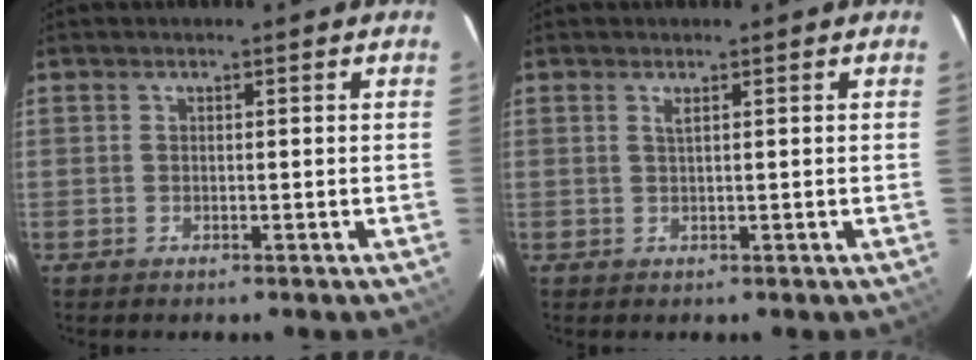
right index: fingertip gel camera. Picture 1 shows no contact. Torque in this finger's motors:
{"motor_torque": [0.12, 0.16, 0.11, 0.02]}